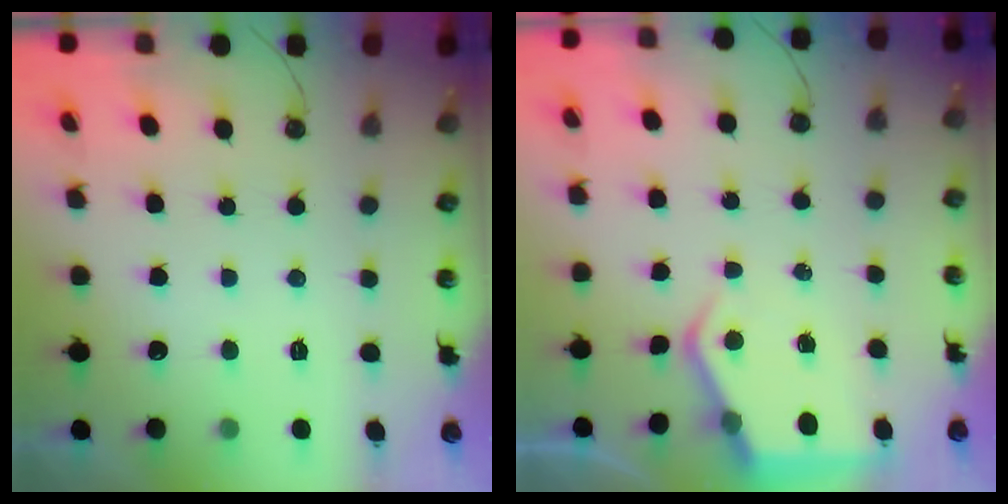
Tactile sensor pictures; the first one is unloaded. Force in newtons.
{"total": 5.9, "press": 5.8, "slide": 0.6}